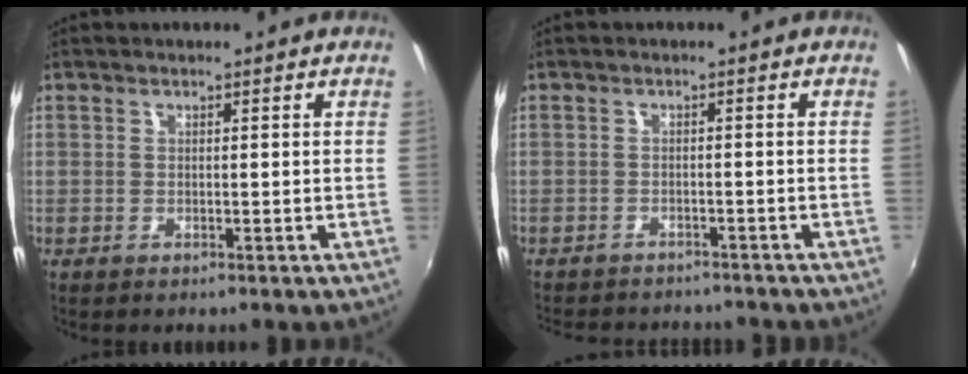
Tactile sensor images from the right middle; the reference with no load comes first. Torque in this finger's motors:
{"motor_torque": [1.04, -1.10, 0.21, 0.09]}